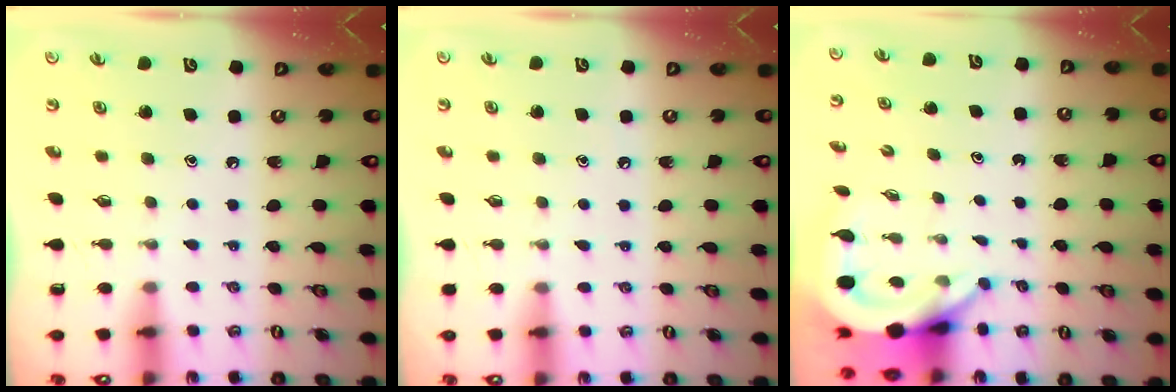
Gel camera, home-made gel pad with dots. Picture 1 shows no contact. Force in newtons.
{"total": 4.7, "press": 4.7, "slide": 0.5}
{"total": 6.6, "press": 6.5, "slide": 0.9}